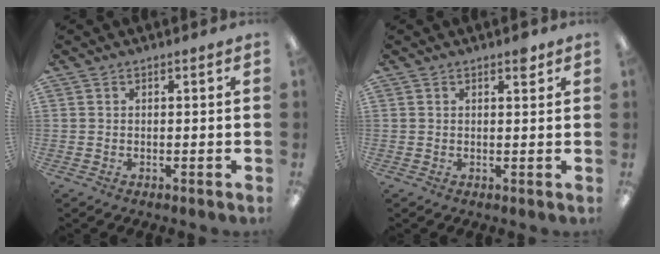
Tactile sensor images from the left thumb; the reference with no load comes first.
{"total": 2.5, "force": [1.7, 1.0, 1.6], "torque": [-0.009, -0.007, 0.024]}